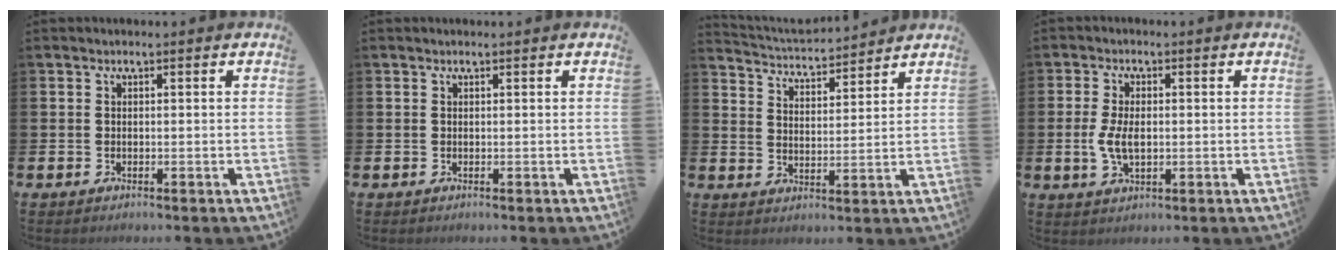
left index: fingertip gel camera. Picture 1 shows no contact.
{"total": 0.0}
{"total": 4.3, "force": [4.3, 0.6, 0.0], "torque": [-0.021, -0.033, 0.073]}
{"total": 4.5, "force": [-0.1, 2.4, 3.8], "torque": [-0.068, 0.000, -0.006]}